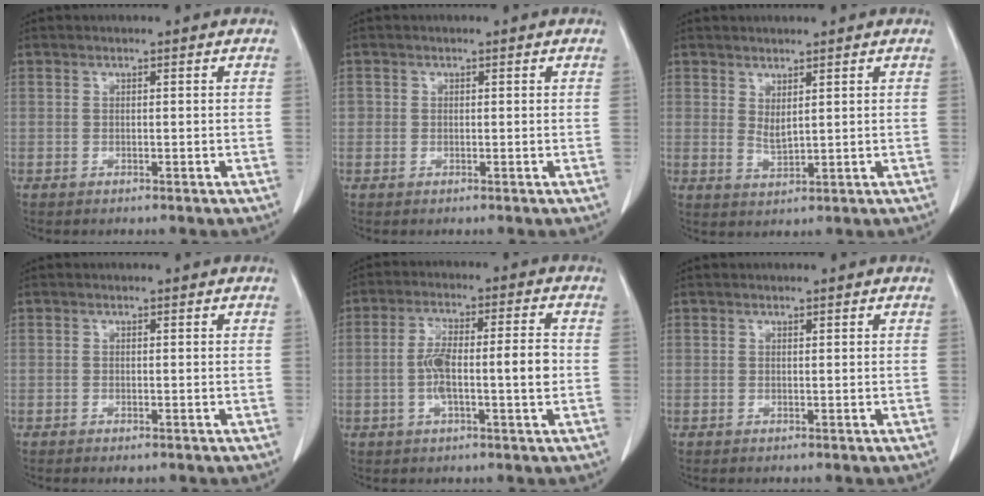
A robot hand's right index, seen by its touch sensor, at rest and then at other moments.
{"total": 0.9, "force": [0.0, 0.9, 0.1], "torque": [0.007, 0.004, -0.001]}
{"total": 2.3, "force": [1.1, 0.6, 1.9], "torque": [-0.039, -0.008, 0.029]}
{"total": 1.0, "force": [-0.7, 0.3, 0.6], "torque": [-0.009, -0.002, -0.006]}
{"total": 8.8, "force": [-1.0, 1.5, 8.6], "torque": [-0.160, 0.018, -0.020]}
{"total": 0.0}